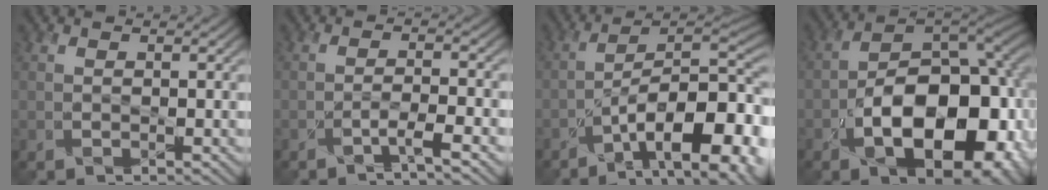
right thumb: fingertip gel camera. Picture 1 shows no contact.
{"total": 2.8, "force": [-2.0, 0.2, 2.1], "torque": [-0.038, 0.006, -0.046]}
{"total": 16.1, "force": [-6.5, 6.6, 13.1], "torque": [-0.175, -0.007, -0.099]}
{"total": 17.6, "force": [-5.4, 9.9, 13.5], "torque": [-0.187, -0.026, -0.088]}